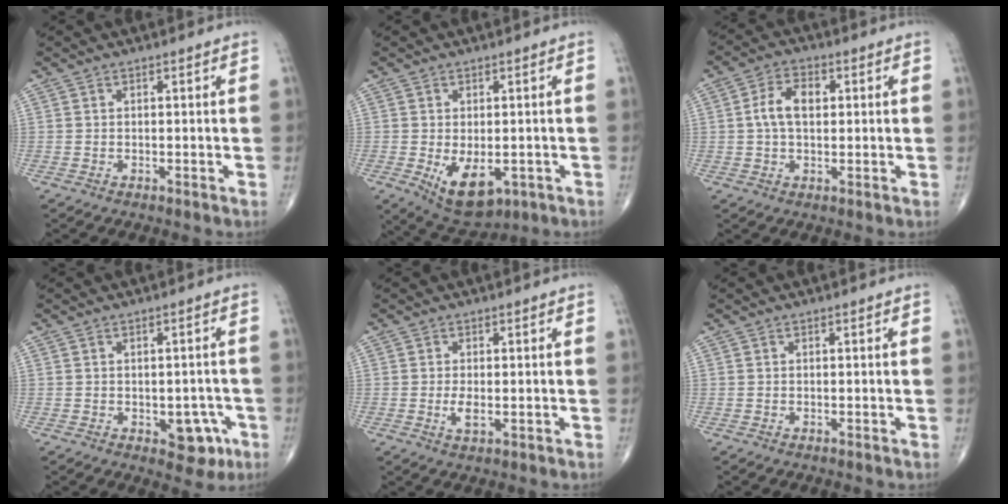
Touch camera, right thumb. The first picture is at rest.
{"total": 8.8, "force": [-2.4, 4.9, 6.8], "torque": [-0.089, -0.010, -0.020]}
{"total": 6.5, "force": [0.9, 3.8, 5.1], "torque": [-0.094, 0.013, 0.010]}
{"total": 5.9, "force": [-2.1, 3.5, 4.2], "torque": [-0.014, 0.008, -0.019]}
{"total": 2.6, "force": [-0.3, 1.1, 2.4], "torque": [-0.045, -0.005, -0.005]}
{"total": 0.0}